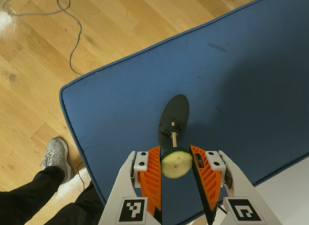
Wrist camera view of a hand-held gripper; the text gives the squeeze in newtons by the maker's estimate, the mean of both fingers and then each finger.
{"total": 9.6, "left": 9.9, "right": 9.3}